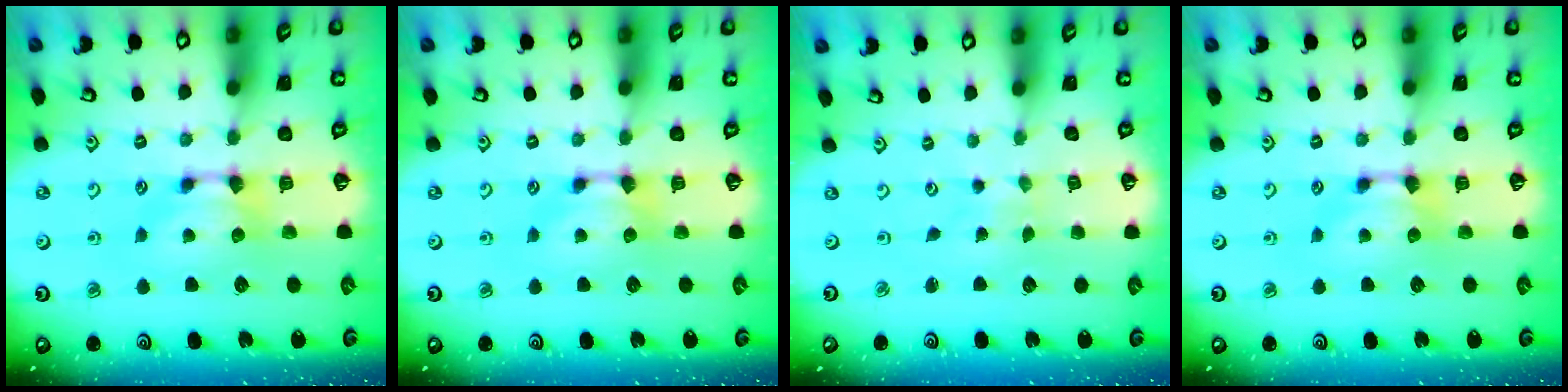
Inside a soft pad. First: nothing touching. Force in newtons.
{"total": 0.0}
{"total": 5.2, "press": 5.2, "slide": 0.2}
{"total": 0.0}